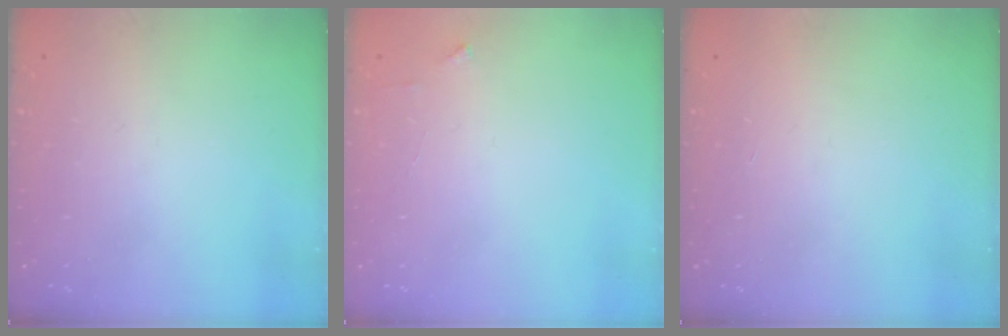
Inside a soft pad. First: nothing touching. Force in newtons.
{"total": 2.6, "press": 2.6, "slide": 0.2}
{"total": 1.6, "press": 1.6, "slide": 0.1}